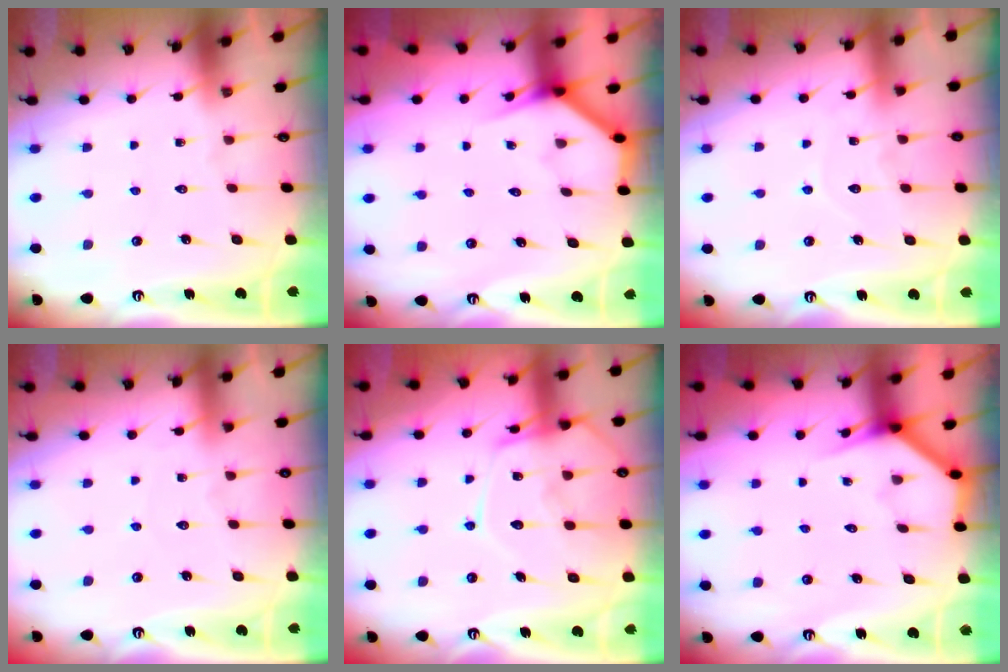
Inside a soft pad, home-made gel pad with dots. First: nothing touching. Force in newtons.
{"total": 3.9, "press": 3.9, "slide": 0.4}
{"total": 7.1, "press": 7.1, "slide": 0.7}
{"total": 3.4, "press": 3.3, "slide": 0.4}
{"total": 14.2, "press": 14.1, "slide": 1.2}
{"total": 3.8, "press": 3.8, "slide": 0.3}